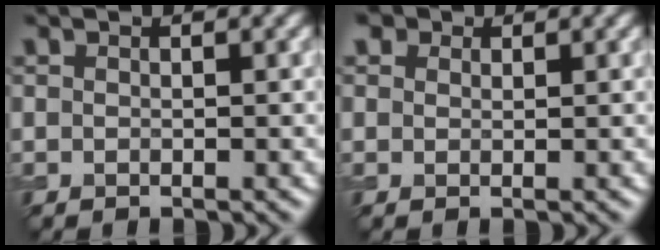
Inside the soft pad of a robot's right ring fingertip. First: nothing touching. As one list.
[{"total": 2.5, "force": [1.7, 1.6, 1.0], "torque": [-0.020, 0.004, 0.007]}]